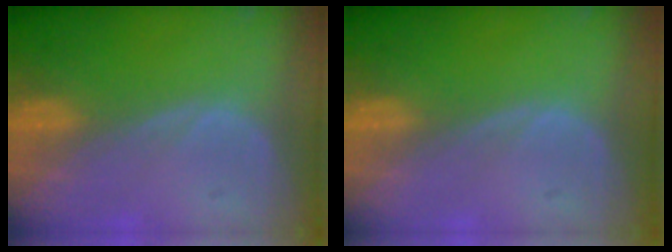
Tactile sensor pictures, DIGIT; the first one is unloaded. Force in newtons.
{"total": 0.0}